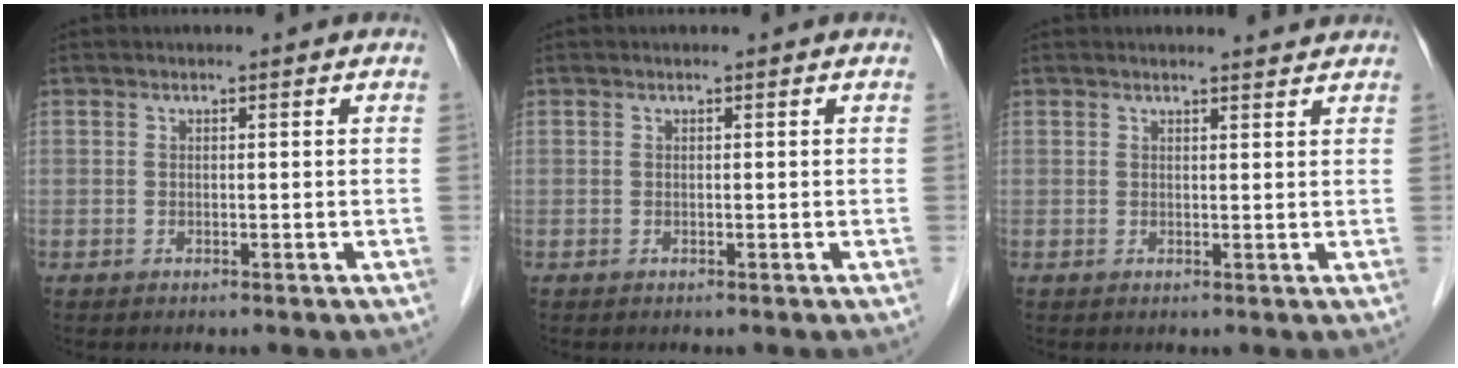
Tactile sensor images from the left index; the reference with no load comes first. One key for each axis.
{"total": 0.0}
{"total": 2.3, "fx": 2.3, "fy": 0.0, "fz": 0.3, "tx": -0.009, "ty": 0.000, "tz": 0.026}